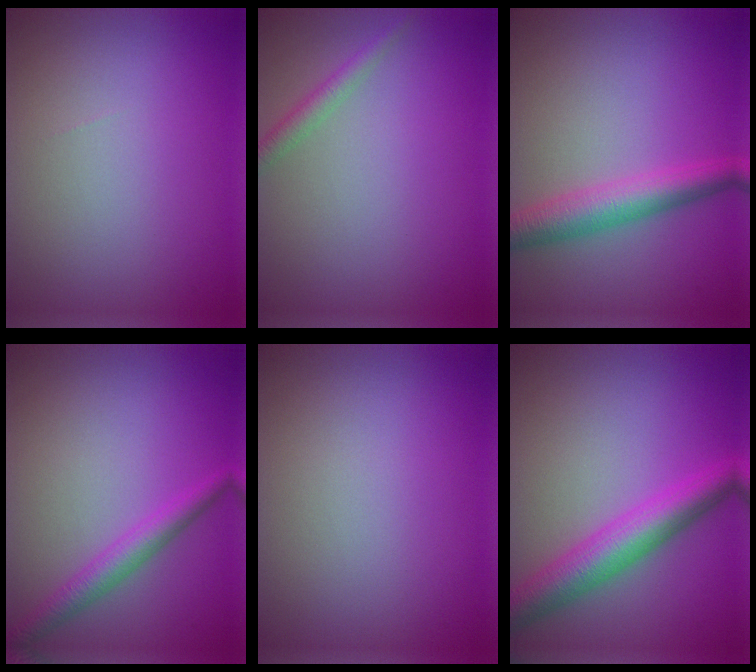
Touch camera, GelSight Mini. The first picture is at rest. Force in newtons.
{"total": 1.6, "press": 1.6, "slide": 0.1}
{"total": 4.3, "press": 4.3, "slide": 0.1}
{"total": 2.7, "press": 2.7, "slide": 0.1}
{"total": 0.0}
{"total": 5.6, "press": 5.6, "slide": 0.2}